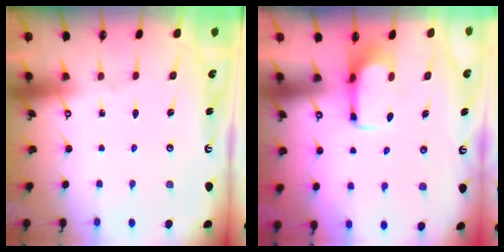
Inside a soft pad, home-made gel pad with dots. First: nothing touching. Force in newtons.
{"total": 2.0, "press": 2.0, "slide": 0.2}